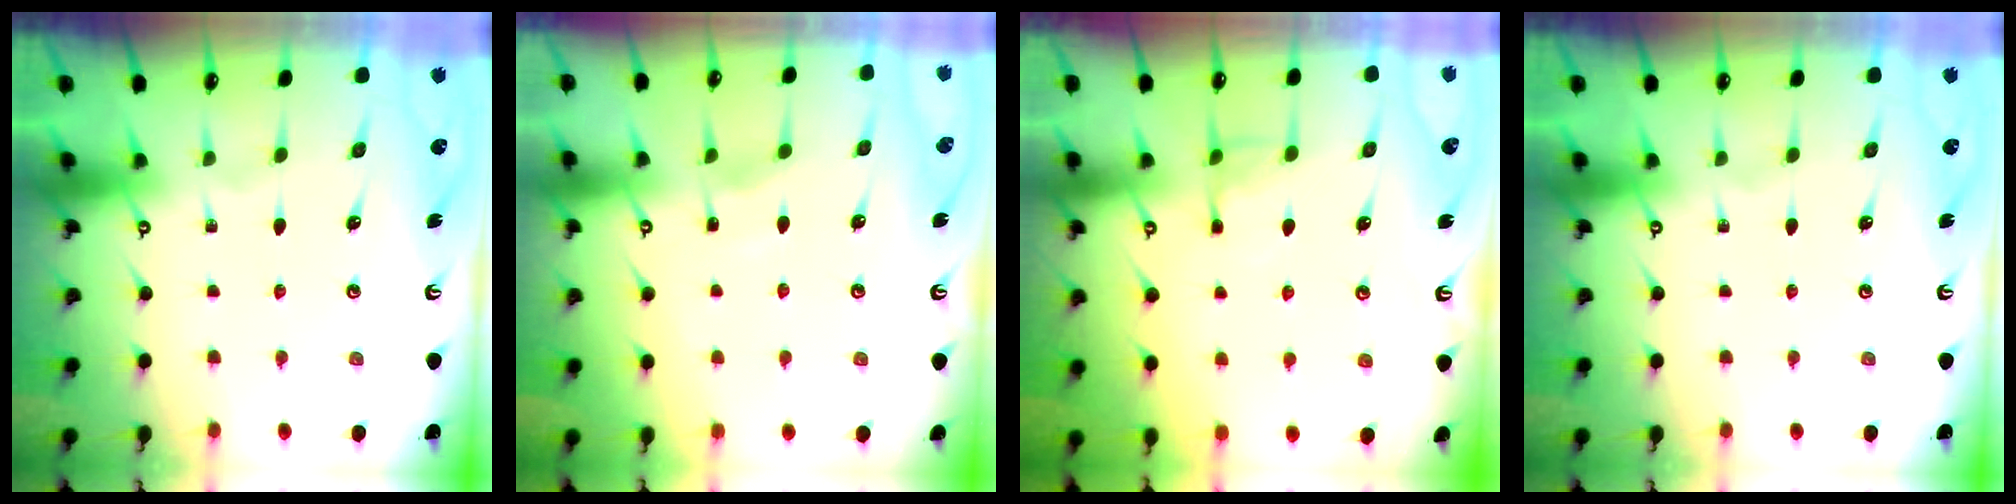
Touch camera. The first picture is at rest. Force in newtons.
{"total": 3.0, "press": 2.9, "slide": 0.4}
{"total": 5.6, "press": 5.6, "slide": 0.8}
{"total": 0.0}